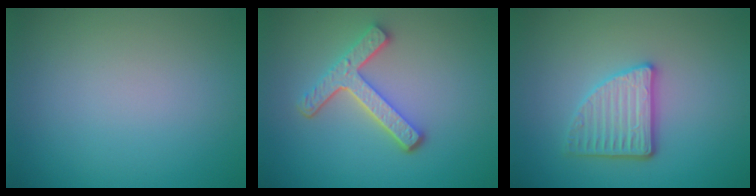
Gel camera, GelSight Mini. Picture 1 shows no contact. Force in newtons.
{"total": 4.4, "press": 3.4, "slide": 2.9}
{"total": 3.6, "press": 3.1, "slide": 1.7}